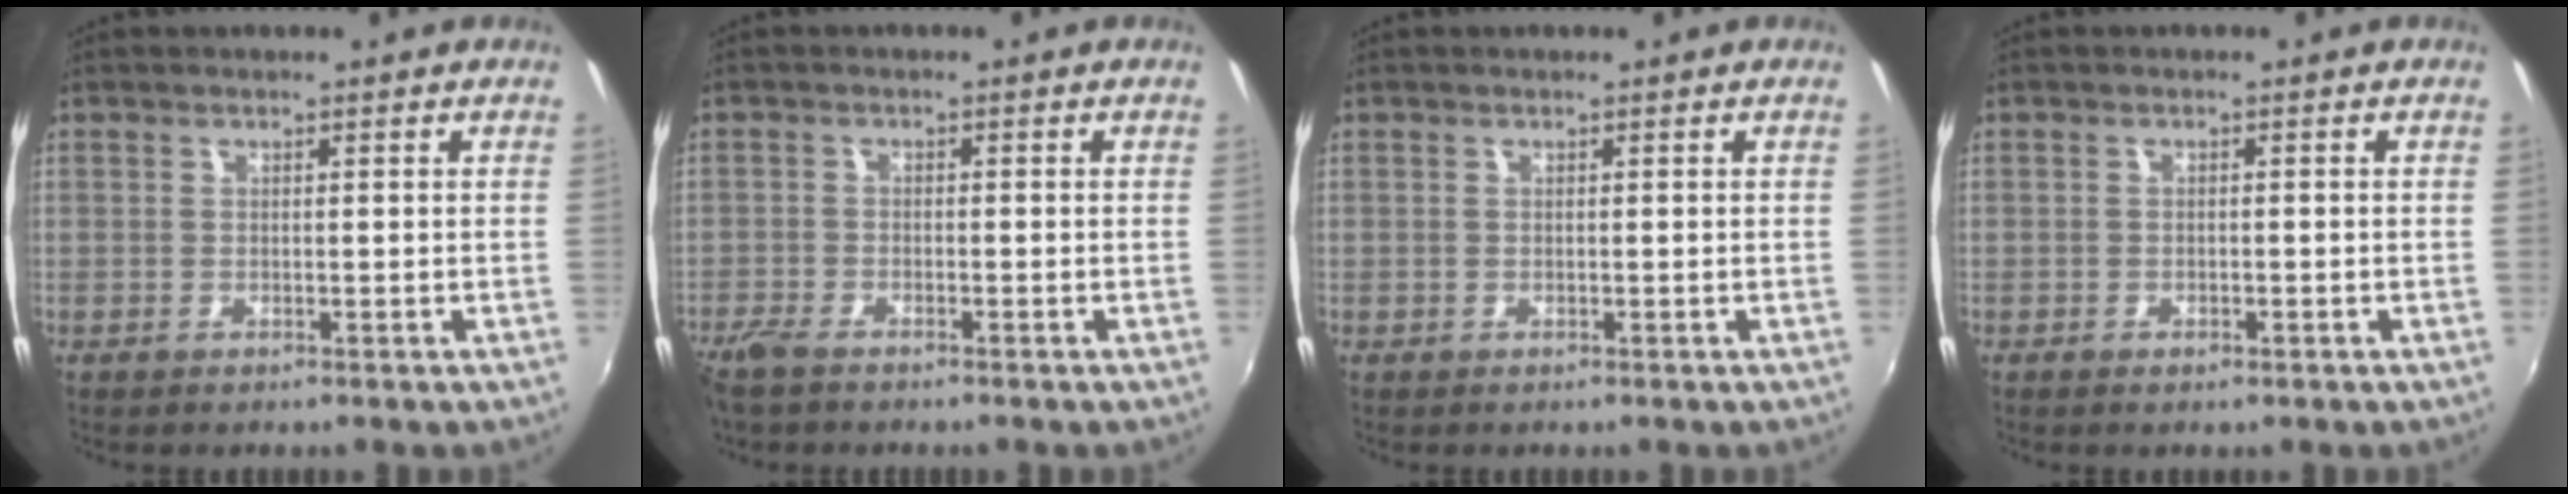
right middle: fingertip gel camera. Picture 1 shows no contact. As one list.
[{"total": 4.0, "force": [-3.3, 1.2, 1.9], "torque": [-0.053, -0.013, -0.068]}, {"total": 0.0}, {"total": 1.3, "force": [-0.9, 0.7, 0.7], "torque": [-0.012, -0.005, -0.016]}]